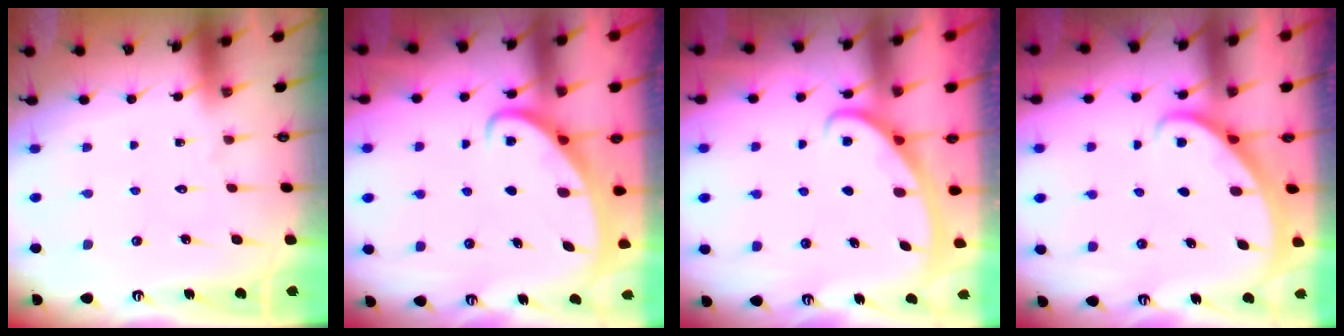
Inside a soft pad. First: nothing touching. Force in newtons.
{"total": 2.4, "press": 2.4, "slide": 0.4}
{"total": 2.8, "press": 2.8, "slide": 0.4}
{"total": 2.0, "press": 2.0, "slide": 0.2}